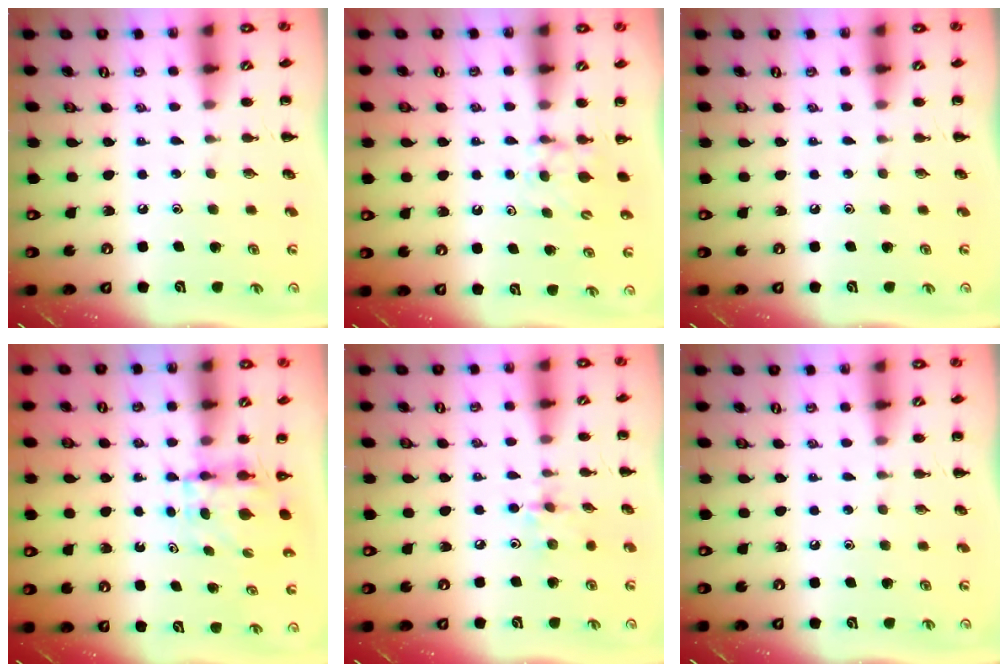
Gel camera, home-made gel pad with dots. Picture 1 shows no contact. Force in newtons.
{"total": 5.3, "press": 5.1, "slide": 1.4}
{"total": 0.0}
{"total": 3.9, "press": 3.9, "slide": 0.3}
{"total": 2.9, "press": 2.9, "slide": 0.5}
{"total": 0.0}